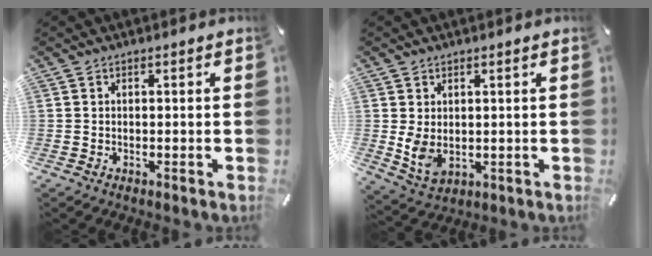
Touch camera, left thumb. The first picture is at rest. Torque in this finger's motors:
{"motor_torque": [0.61, 1.60, 0.49, -0.28, 0.18]}